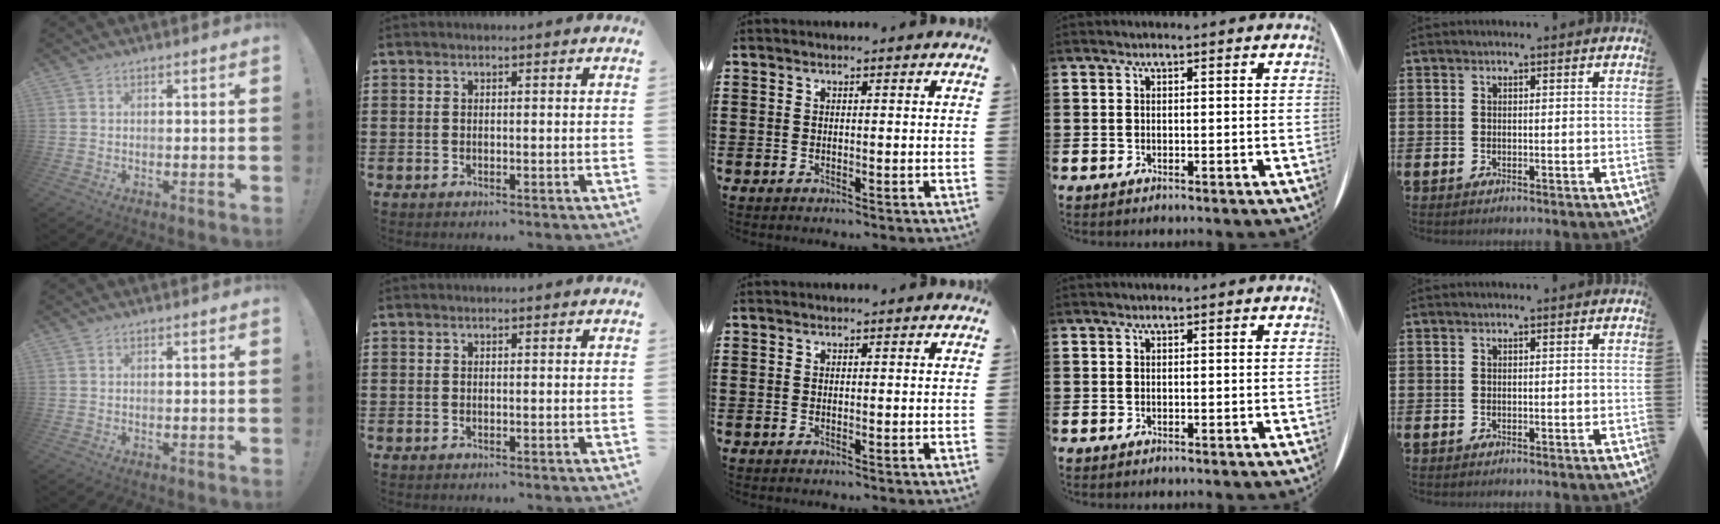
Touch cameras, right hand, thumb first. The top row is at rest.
{}